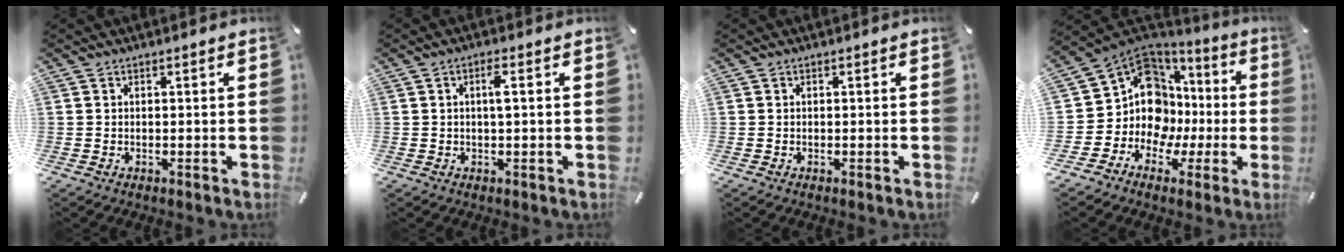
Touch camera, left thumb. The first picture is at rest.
{"total": 3.0, "force": [0.4, 0.6, 2.9], "torque": [-0.057, 0.003, 0.004]}
{"total": 0.0}
{"total": 13.9, "force": [1.9, 12.4, 6.0], "torque": [-0.147, -0.050, 0.046]}